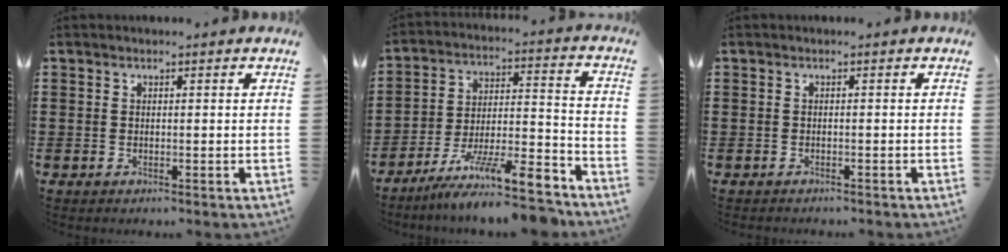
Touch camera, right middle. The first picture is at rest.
{"total": 10.9, "force": [-9.1, 1.3, 5.8], "torque": [-0.085, 0.016, -0.174]}
{"total": 0.6, "force": [-0.6, 0.0, 0.0], "torque": [-0.003, -0.001, -0.013]}